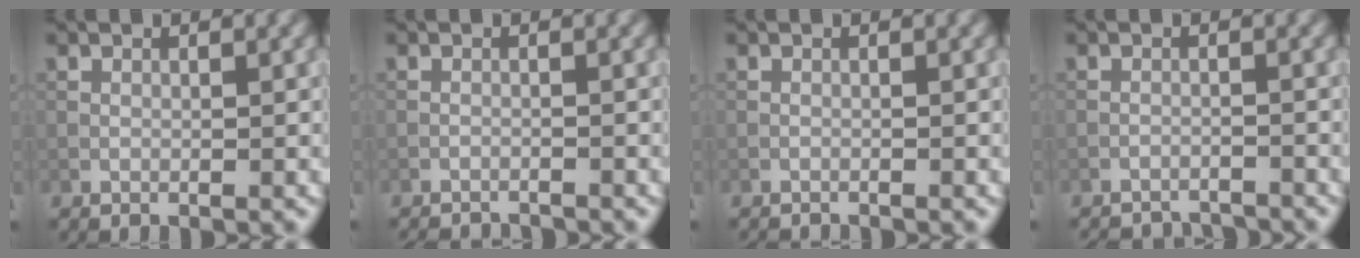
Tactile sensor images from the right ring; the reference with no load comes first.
{"total": 4.3, "force": [-4.2, 0.6, 0.7], "torque": [-0.013, -0.009, -0.061]}
{"total": 1.4, "force": [-1.4, 0.1, 0.2], "torque": [0.001, -0.004, -0.022]}
{"total": 6.5, "force": [-6.4, 1.0, 0.7], "torque": [-0.006, -0.004, -0.089]}